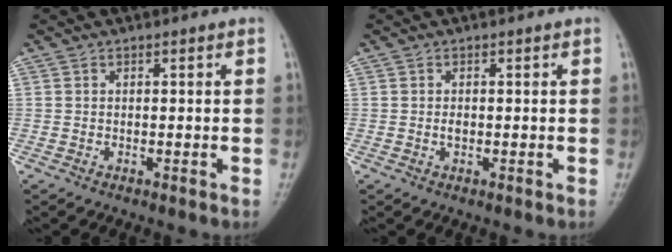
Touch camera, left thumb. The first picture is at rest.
{"total": 0.9, "force": [-0.2, 0.6, 0.7], "torque": [-0.011, 0.001, -0.004]}